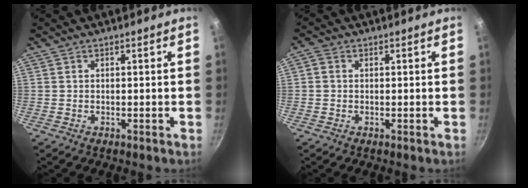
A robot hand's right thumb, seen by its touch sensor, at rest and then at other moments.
{"total": 1.4, "force": [0.0, 1.2, 0.7], "torque": [-0.017, 0.007, -0.003]}